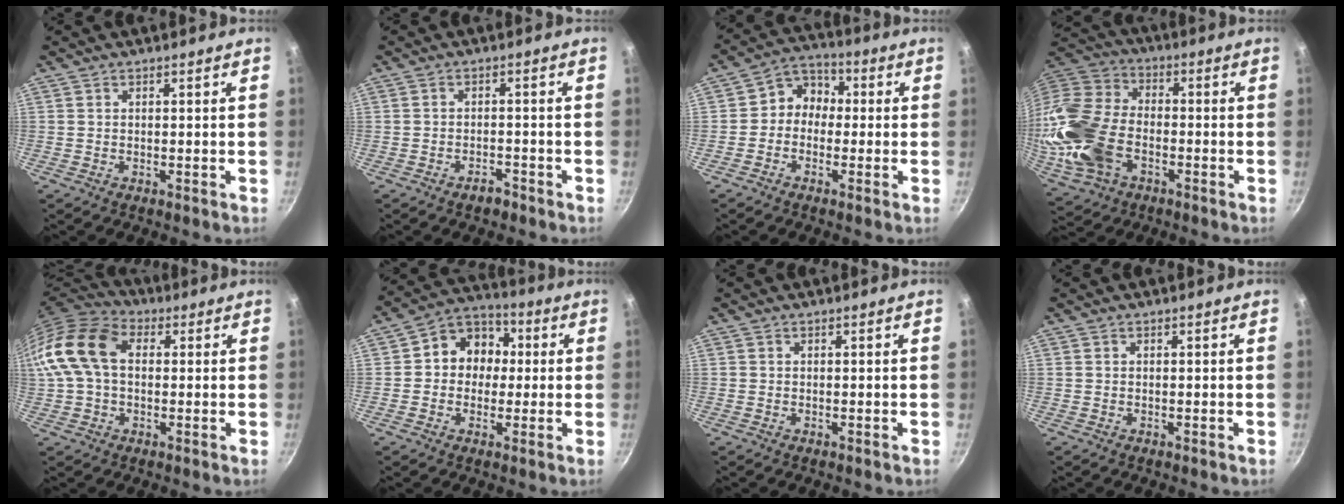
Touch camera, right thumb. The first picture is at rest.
{"total": 2.3, "force": [-1.9, 1.0, 0.9], "torque": [-0.007, 0.021, -0.023]}
{"total": 6.5, "force": [-0.4, 5.6, 3.3], "torque": [-0.017, 0.025, -0.029]}
{"total": 20.3, "force": [-5.1, 13.5, 14.3], "torque": [-0.306, 0.030, -0.104]}
{"total": 14.0, "force": [1.8, 9.5, 10.1], "torque": [-0.180, 0.027, 0.015]}
{"total": 10.3, "force": [0.7, 8.9, 5.0], "torque": [-0.030, 0.024, -0.010]}
{"total": 0.0}
{"total": 0.0}